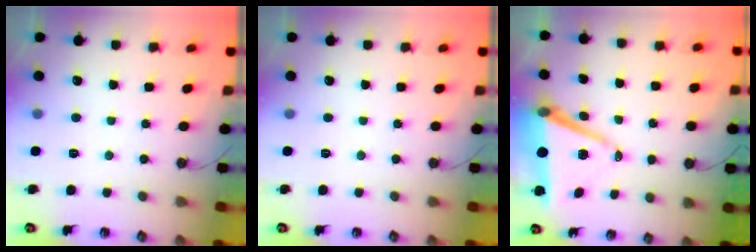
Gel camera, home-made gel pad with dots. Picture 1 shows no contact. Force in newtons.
{"total": 0.0}
{"total": 10.2, "press": 9.4, "slide": 4.1}